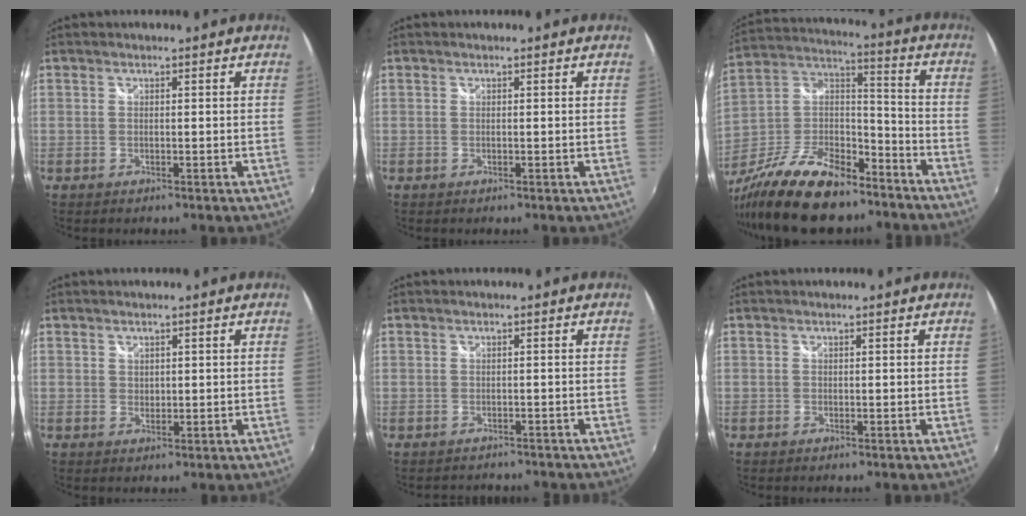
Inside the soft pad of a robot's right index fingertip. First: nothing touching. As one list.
[{"total": 0.0}, {"total": 22.7, "force": [-16.1, 9.4, 13.0], "torque": [-0.272, -0.005, -0.273]}, {"total": 1.1, "force": [0.7, 0.9, 0.2], "torque": [0.000, 0.002, 0.010]}, {"total": 2.6, "force": [-2.3, 1.3, 0.3], "torque": [-0.004, 0.000, -0.033]}, {"total": 0.0}]